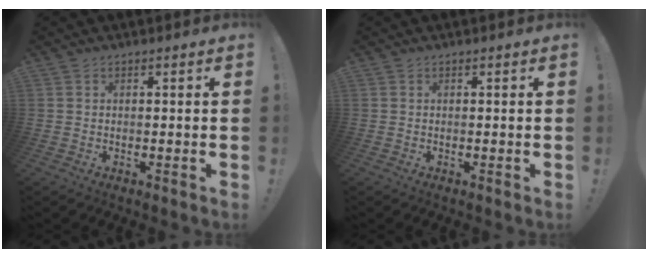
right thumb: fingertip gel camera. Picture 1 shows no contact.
{"total": 0.0}